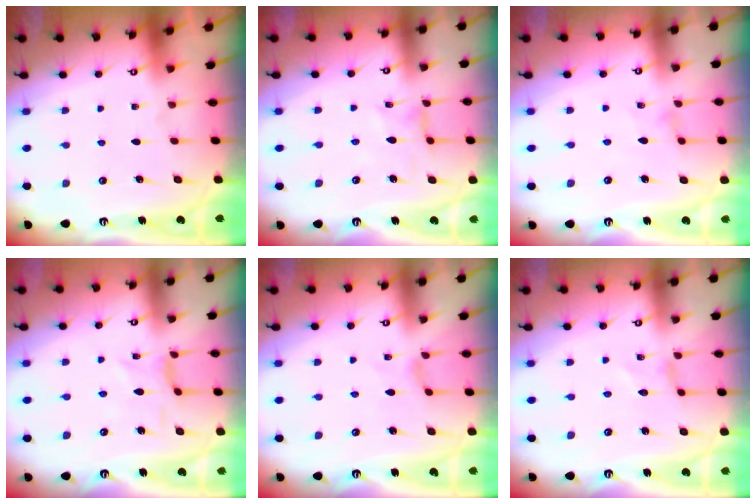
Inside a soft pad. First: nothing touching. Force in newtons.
{"total": 0.9, "press": 0.9, "slide": 0.0}
{"total": 0.9, "press": 0.9, "slide": 0.2}
{"total": 0.8, "press": 0.7, "slide": 0.4}
{"total": 0.0}
{"total": 0.0}